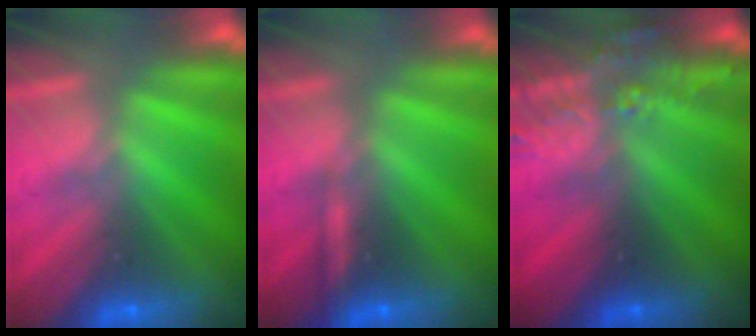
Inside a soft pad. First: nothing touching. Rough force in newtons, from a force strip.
{"total": 2.2}
{"total": 3.4}